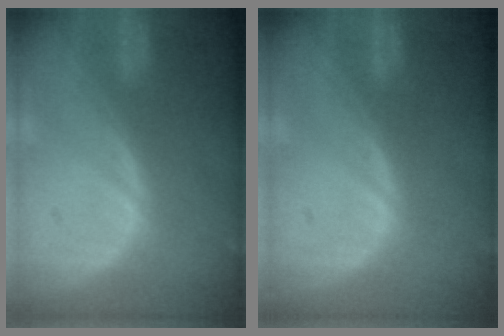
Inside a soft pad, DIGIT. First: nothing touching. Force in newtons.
{"total": 0.0}